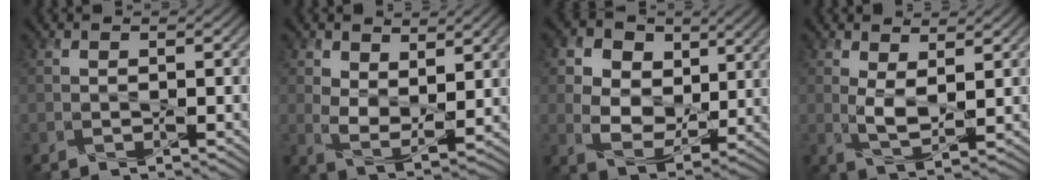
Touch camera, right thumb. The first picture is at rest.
{"total": 6.8, "force": [3.0, 3.7, 4.9], "torque": [-0.102, -0.012, 0.054]}
{"total": 11.5, "force": [4.9, 7.8, 6.8], "torque": [-0.164, 0.001, 0.082]}
{"total": 4.0, "force": [1.2, 1.6, 3.4], "torque": [-0.079, -0.007, 0.028]}